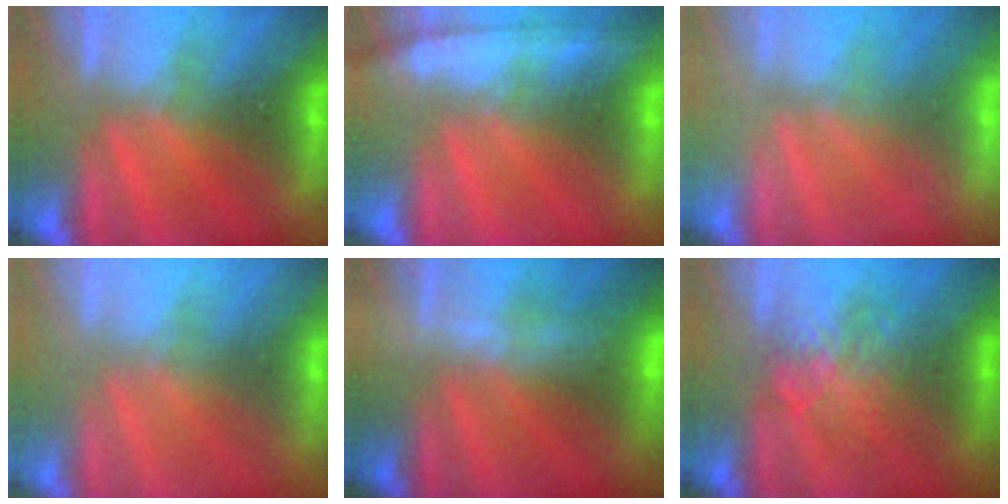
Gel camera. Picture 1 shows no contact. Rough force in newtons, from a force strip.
{"total": 1.3}
{"total": 2.6}
{"total": 2.4}
{"total": 2.2}
{"total": 2.3}